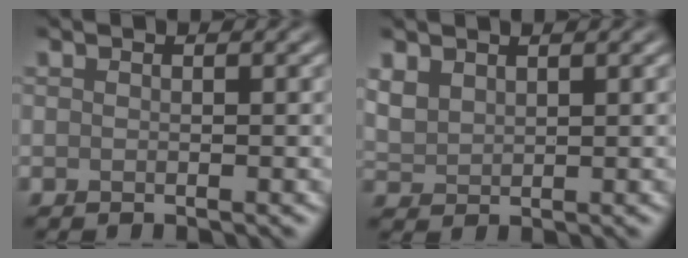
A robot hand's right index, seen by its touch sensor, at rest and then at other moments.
{"total": 2.1, "force": [1.5, 1.2, 1.0], "torque": [-0.028, 0.002, 0.035]}